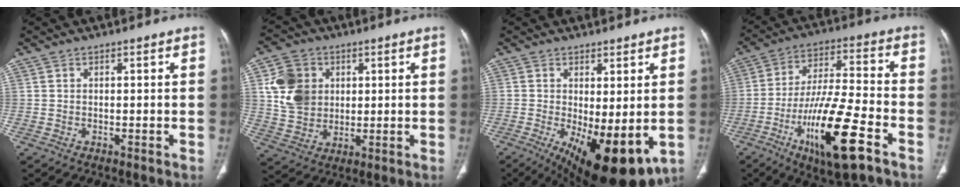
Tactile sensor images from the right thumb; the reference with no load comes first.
{"total": 10.9, "force": [2.7, 9.0, 5.5], "torque": [-0.078, -0.005, 0.055]}
{"total": 15.2, "force": [-3.8, 5.9, 13.5], "torque": [-0.198, -0.027, -0.036]}
{"total": 18.8, "force": [-8.8, 4.6, 16.0], "torque": [-0.297, 0.031, -0.143]}